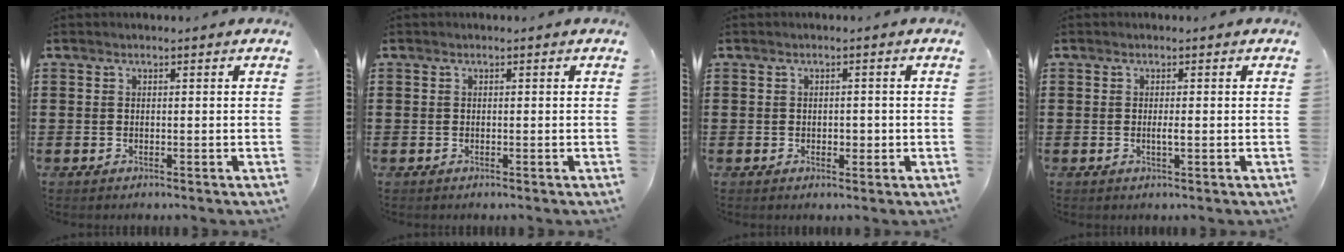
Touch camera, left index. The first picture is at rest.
{"total": 0.0}
{"total": 1.0, "force": [0.0, 1.0, 0.4], "torque": [-0.009, 0.009, -0.003]}
{"total": 1.3, "force": [0.0, 0.1, 1.3], "torque": [-0.025, -0.003, -0.001]}